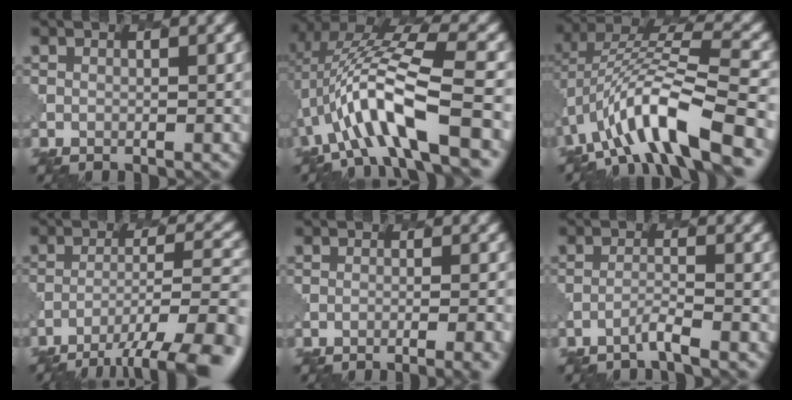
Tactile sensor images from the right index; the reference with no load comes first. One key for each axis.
{"total": 9.4, "fx": -1.7, "fy": 3.0, "fz": 8.7, "tx": -0.169, "ty": 0.022, "tz": -0.033}
{"total": 10.5, "fx": -4.6, "fy": 3.4, "fz": 8.9, "tx": -0.159, "ty": 0.019, "tz": -0.081}
{"total": 11.7, "fx": -8.4, "fy": 2.8, "fz": 7.7, "tx": -0.128, "ty": -0.009, "tz": -0.110}
{"total": 4.6, "fx": -2.7, "fy": 1.3, "fz": 3.4, "tx": -0.026, "ty": 0.010, "tz": -0.034}
{"total": 1.6, "fx": -1.3, "fy": -0.1, "fz": 0.9, "tx": -0.012, "ty": 0.007, "tz": -0.031}